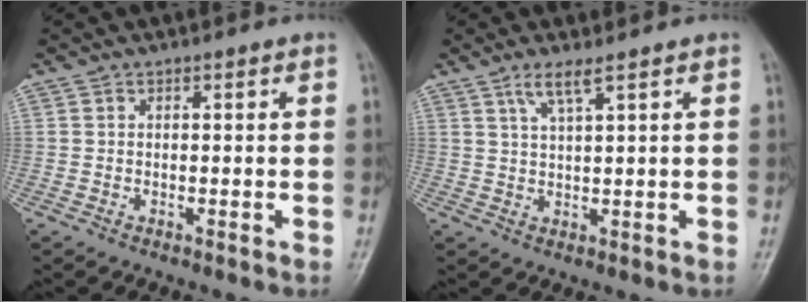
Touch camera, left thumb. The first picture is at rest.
{"total": 3.2, "force": [2.1, 0.1, 2.4], "torque": [-0.055, -0.008, 0.051]}